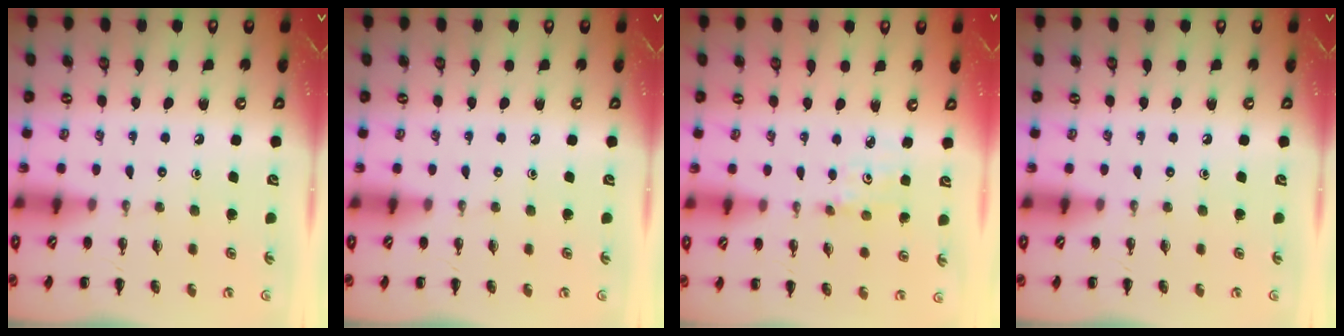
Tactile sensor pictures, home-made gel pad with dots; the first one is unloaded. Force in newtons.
{"total": 0.0}
{"total": 2.6, "press": 2.5, "slide": 0.8}
{"total": 0.0}